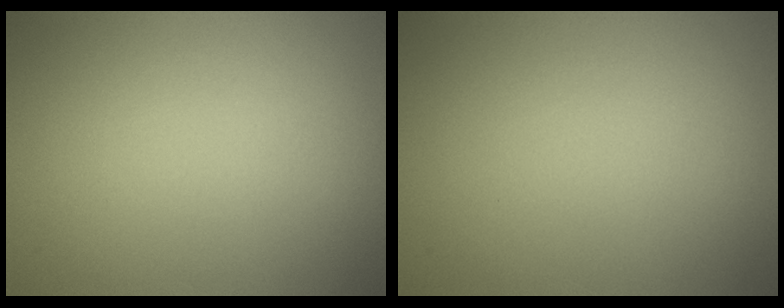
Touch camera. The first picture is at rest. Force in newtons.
{"total": 0.0}